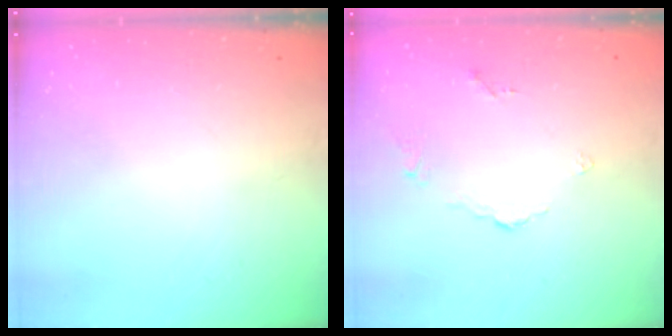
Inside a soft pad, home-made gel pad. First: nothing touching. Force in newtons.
{"total": 2.7, "press": 2.6, "slide": 0.6}